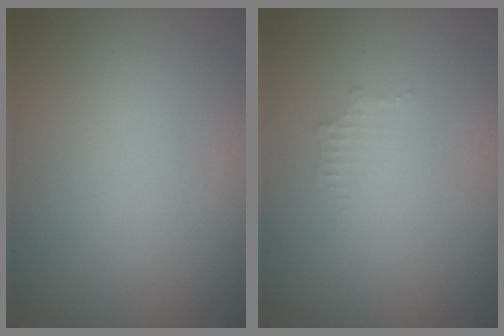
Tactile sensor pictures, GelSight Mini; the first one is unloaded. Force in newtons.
{"total": 0.9, "press": 0.8, "slide": 0.1}